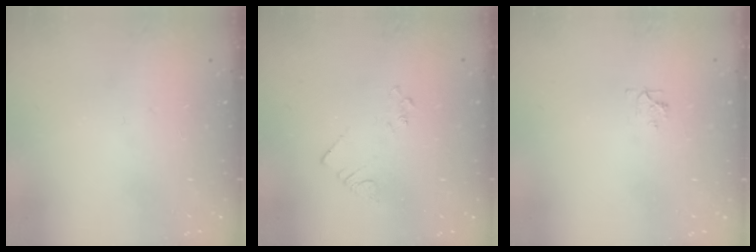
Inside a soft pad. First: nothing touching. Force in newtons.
{"total": 3.6, "press": 3.6, "slide": 0.6}
{"total": 4.6, "press": 4.6, "slide": 0.7}